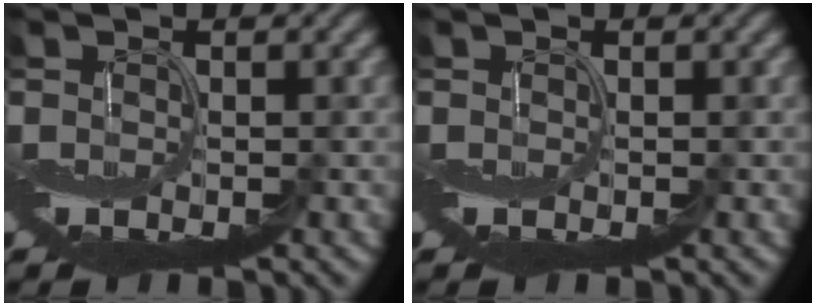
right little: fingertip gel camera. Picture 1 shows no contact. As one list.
[{"total": 0.0}]